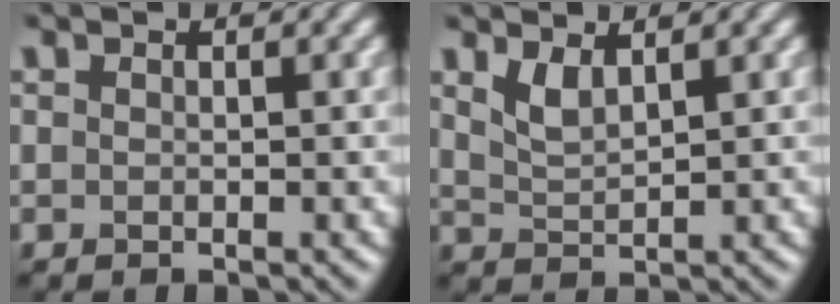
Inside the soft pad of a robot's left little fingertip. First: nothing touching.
{"total": 2.0, "force": [1.3, 0.6, 1.3], "torque": [-0.031, -0.006, 0.032]}